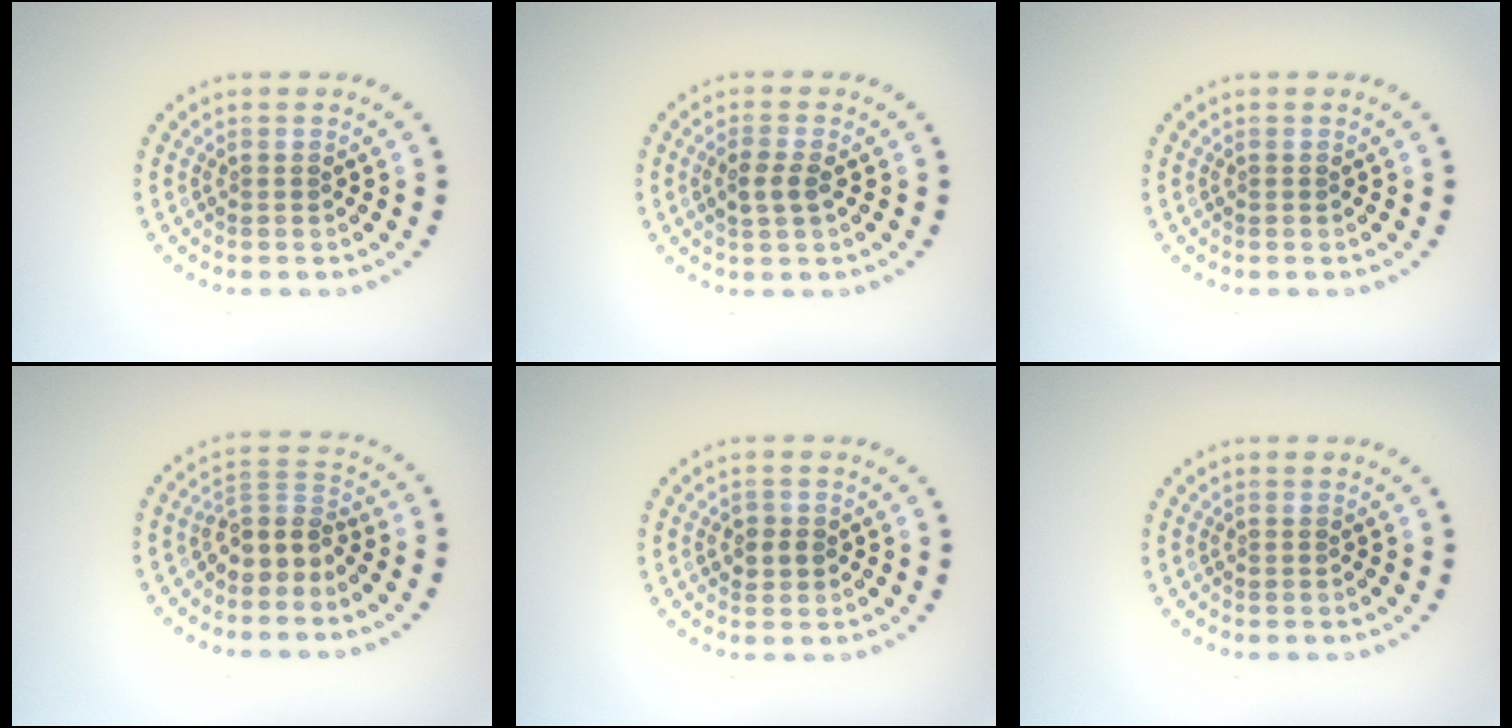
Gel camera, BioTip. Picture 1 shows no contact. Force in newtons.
{"total": 1.8, "press": 1.8, "slide": 0.3}
{"total": 0.0}
{"total": 3.1, "press": 2.5, "slide": 1.9}
{"total": 1.5, "press": 1.4, "slide": 0.5}
{"total": 0.0}